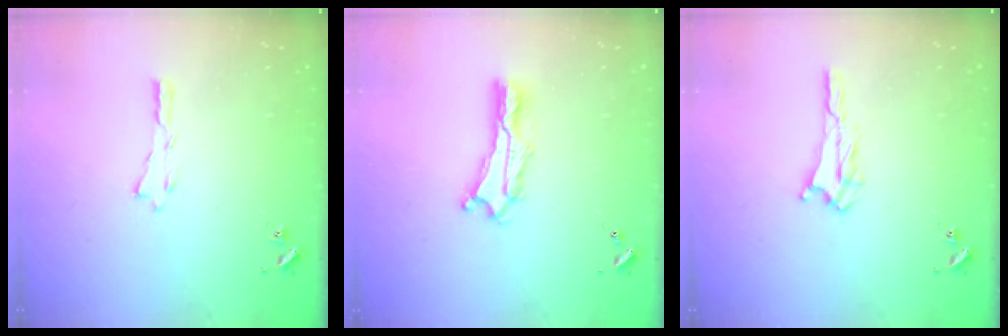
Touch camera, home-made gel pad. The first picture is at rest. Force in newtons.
{"total": 2.2, "press": 2.2, "slide": 0.3}
{"total": 1.7, "press": 1.7, "slide": 0.2}